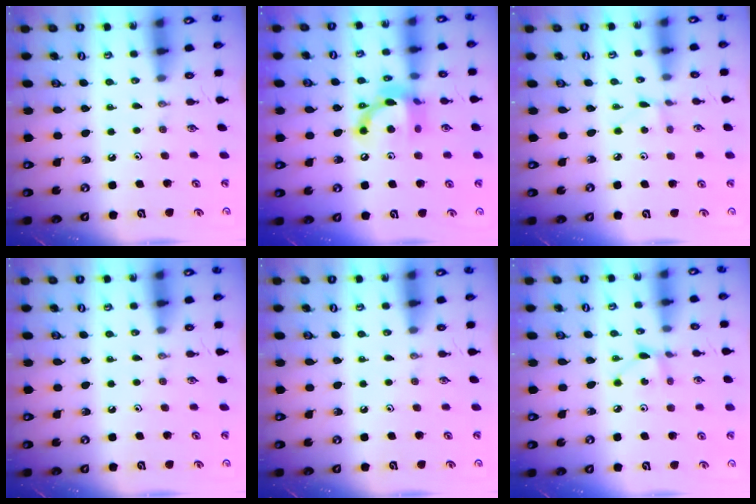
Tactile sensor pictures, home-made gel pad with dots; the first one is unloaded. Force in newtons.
{"total": 13.9, "press": 13.9, "slide": 1.1}
{"total": 2.4, "press": 2.4, "slide": 0.3}
{"total": 0.0}
{"total": 0.0}
{"total": 4.0, "press": 3.9, "slide": 0.6}